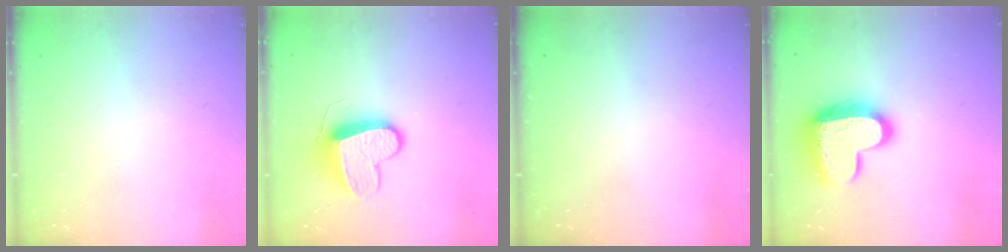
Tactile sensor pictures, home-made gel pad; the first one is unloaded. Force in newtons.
{"total": 9.9, "press": 9.9, "slide": 0.0}
{"total": 0.0}
{"total": 16.3, "press": 16.3, "slide": 1.0}